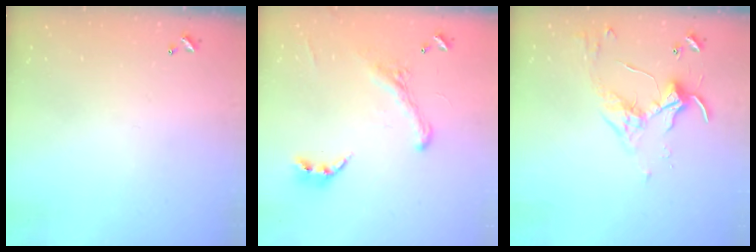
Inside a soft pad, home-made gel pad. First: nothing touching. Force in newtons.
{"total": 2.9, "press": 2.6, "slide": 1.2}
{"total": 3.6, "press": 3.5, "slide": 0.7}